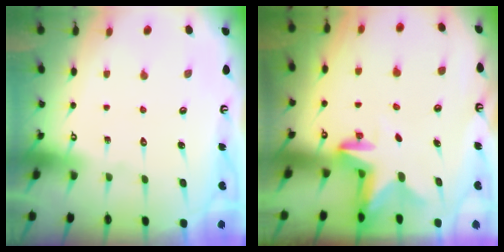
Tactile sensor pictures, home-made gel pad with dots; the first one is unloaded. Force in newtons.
{"total": 2.7, "press": 2.7, "slide": 0.5}